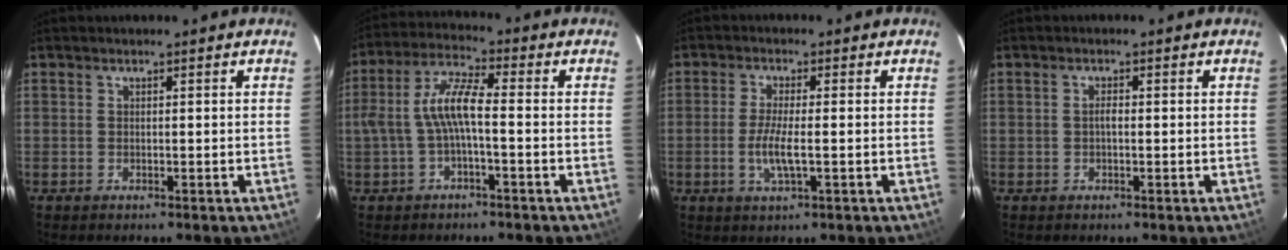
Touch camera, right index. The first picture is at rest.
{"total": 7.5, "force": [-1.5, 1.7, 7.1], "torque": [-0.157, 0.016, -0.026]}
{"total": 5.1, "force": [-1.2, 0.7, 4.9], "torque": [-0.099, -0.008, -0.024]}
{"total": 1.2, "force": [-0.1, 0.5, 1.0], "torque": [-0.019, 0.006, -0.004]}